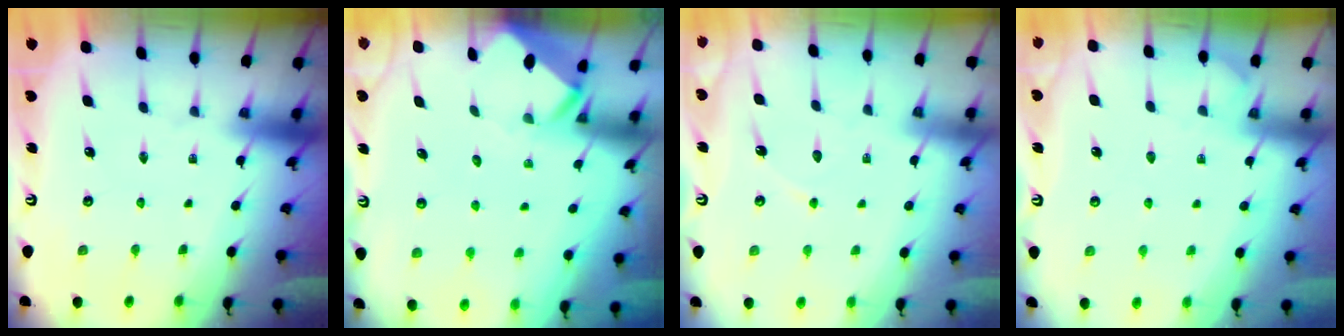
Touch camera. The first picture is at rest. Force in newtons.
{"total": 3.5, "press": 3.5, "slide": 0.2}
{"total": 4.0, "press": 3.9, "slide": 0.4}
{"total": 3.8, "press": 3.8, "slide": 0.6}